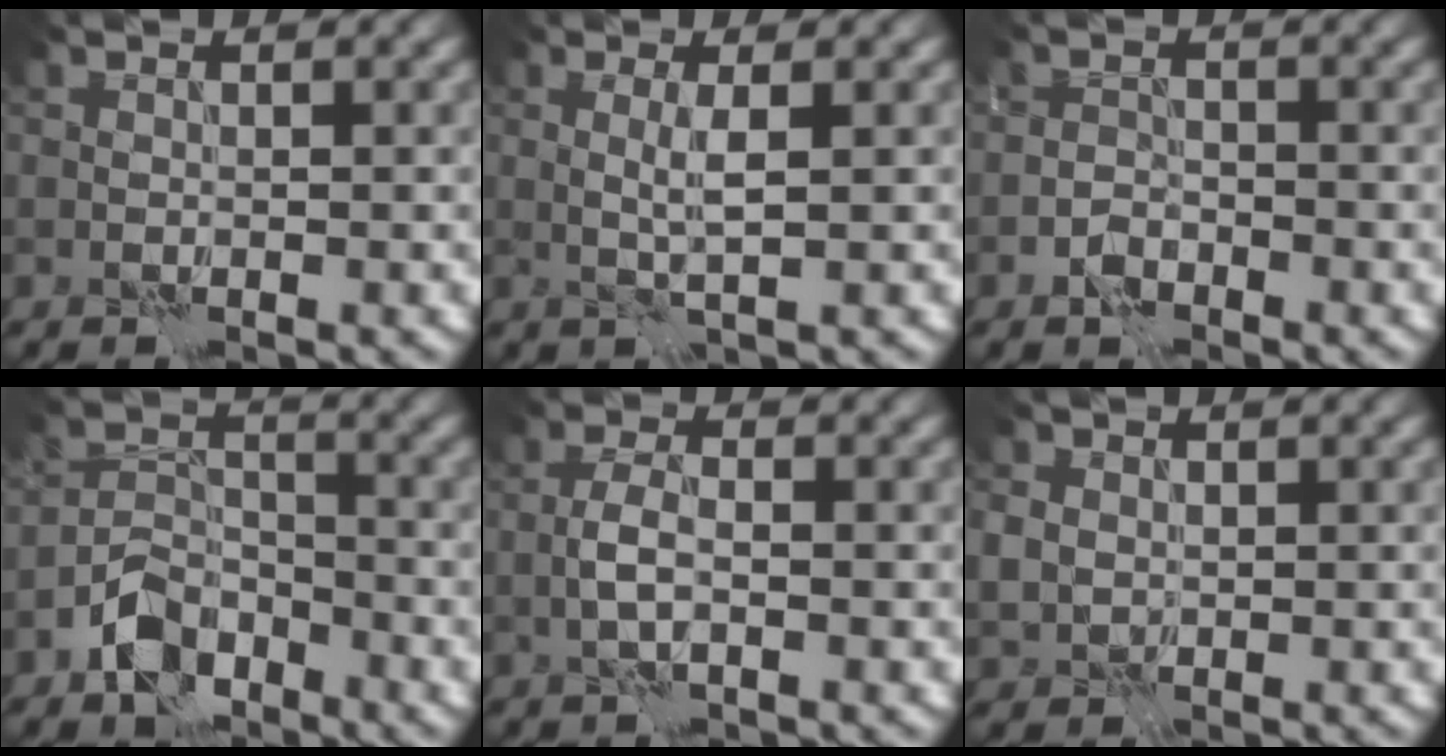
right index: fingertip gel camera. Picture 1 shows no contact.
{"total": 1.7, "force": [0.4, 0.0, 1.7], "torque": [-0.037, 0.003, 0.007]}
{"total": 1.5, "force": [-1.2, 0.8, 0.6], "torque": [-0.008, 0.007, -0.024]}
{"total": 4.7, "force": [-3.1, 2.8, 2.2], "torque": [-0.032, 0.004, -0.066]}
{"total": 2.2, "force": [-0.7, 0.8, 1.9], "torque": [-0.038, 0.005, -0.017]}
{"total": 2.3, "force": [0.3, 2.1, 0.9], "torque": [-0.022, 0.001, 0.006]}